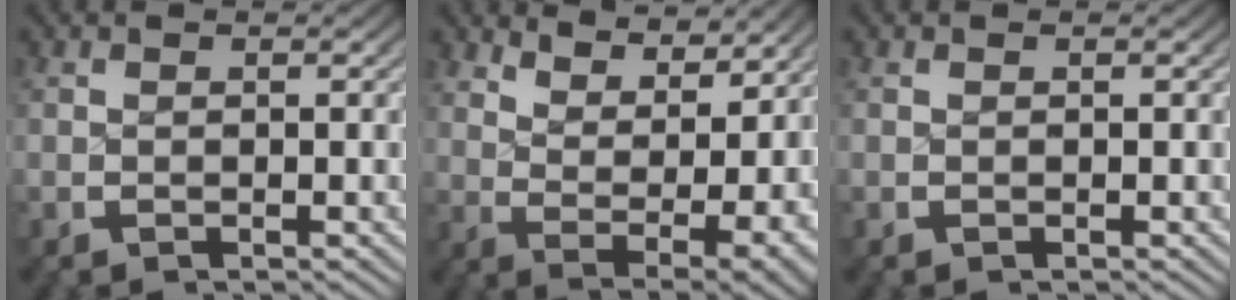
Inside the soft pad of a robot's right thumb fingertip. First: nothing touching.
{"total": 7.3, "force": [1.3, 3.7, 6.2], "torque": [-0.114, -0.039, 0.042]}
{"total": 0.0}